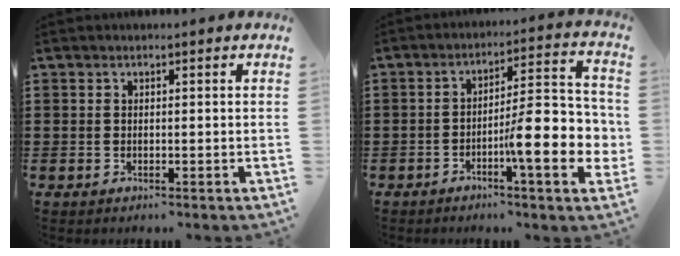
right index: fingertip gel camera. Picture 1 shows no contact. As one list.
[{"total": 11.8, "force": [-3.4, 2.8, 11.0], "torque": [-0.162, -0.014, -0.062]}]